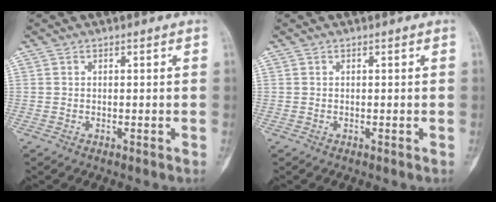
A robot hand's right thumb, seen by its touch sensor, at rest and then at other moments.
{"total": 0.0}